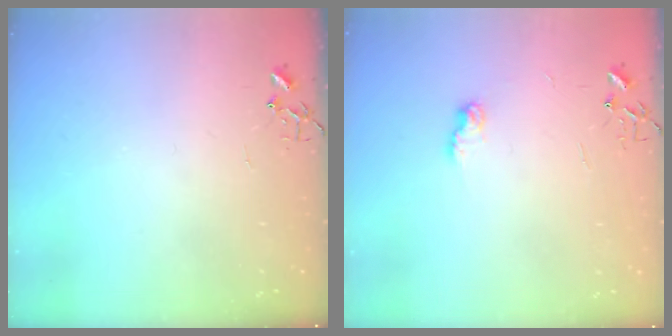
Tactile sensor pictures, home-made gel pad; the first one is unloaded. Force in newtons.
{"total": 6.3, "press": 6.3, "slide": 0.1}